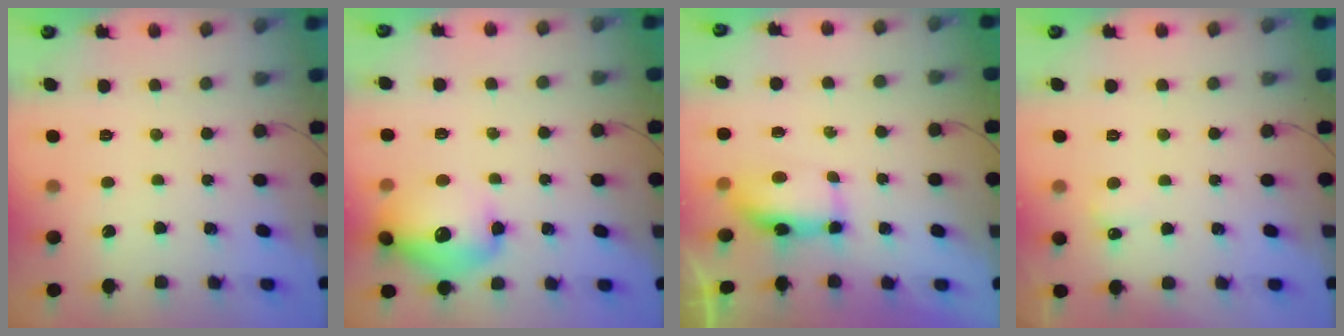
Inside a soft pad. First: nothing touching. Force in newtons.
{"total": 15.0, "press": 14.9, "slide": 1.6}
{"total": 6.7, "press": 6.6, "slide": 0.5}
{"total": 4.0, "press": 3.9, "slide": 1.2}